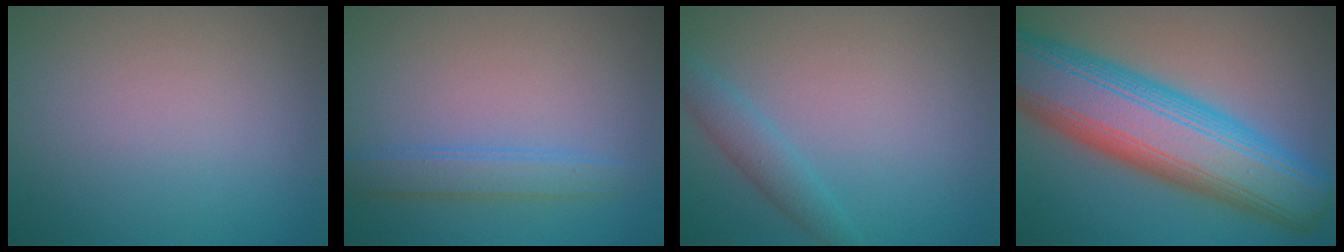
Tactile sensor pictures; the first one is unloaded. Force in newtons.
{"total": 2.6, "press": 2.6, "slide": 0.0}
{"total": 2.2, "press": 2.2, "slide": 0.1}
{"total": 13.6, "press": 13.6, "slide": 0.1}